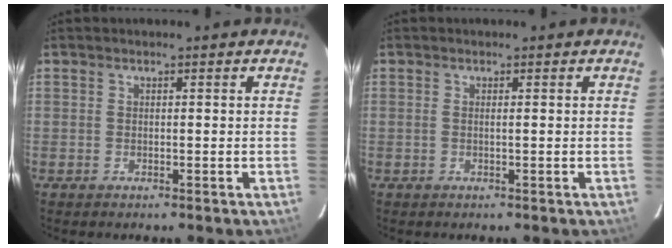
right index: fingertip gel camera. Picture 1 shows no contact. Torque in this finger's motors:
{"motor_torque": [-0.19, 0.14, -0.08, 0.00]}